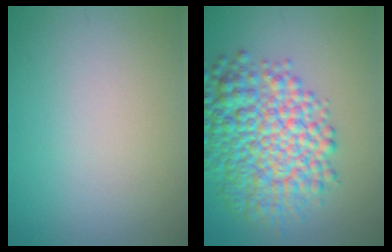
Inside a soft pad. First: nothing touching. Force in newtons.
{"total": 9.3, "press": 9.3, "slide": 0.0}